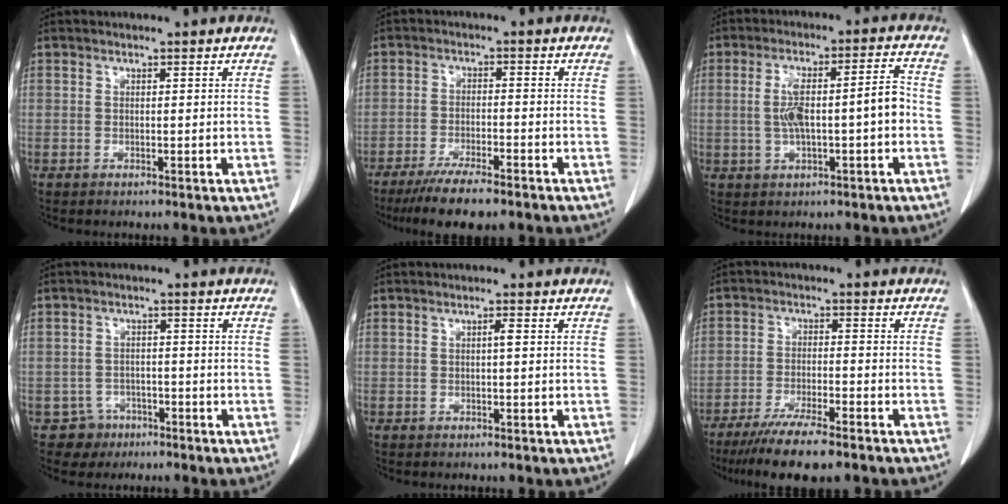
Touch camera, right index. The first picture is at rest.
{"total": 8.5, "force": [-6.6, 1.3, 5.2], "torque": [-0.084, -0.018, -0.105]}
{"total": 9.1, "force": [-0.7, 1.6, 8.9], "torque": [-0.160, 0.027, -0.009]}
{"total": 3.7, "force": [-2.1, 3.0, -0.4], "torque": [0.013, 0.014, -0.031]}
{"total": 0.8, "force": [0.1, 0.0, 0.8], "torque": [-0.014, 0.001, 0.001]}
{"total": 10.3, "force": [-7.9, 1.2, 6.5], "torque": [-0.104, -0.023, -0.127]}